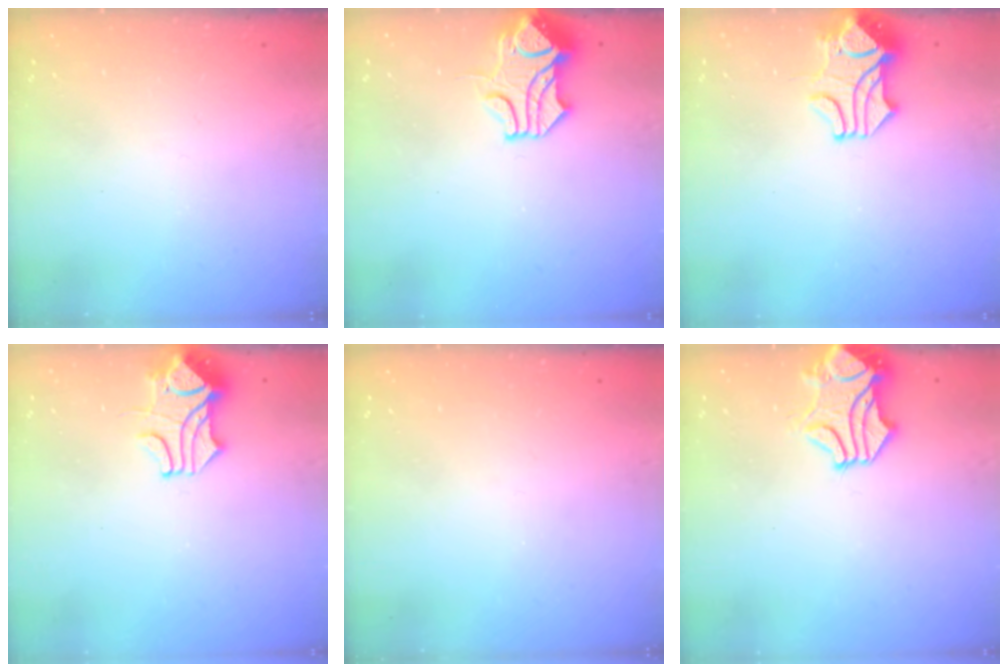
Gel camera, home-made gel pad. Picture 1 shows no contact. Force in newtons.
{"total": 1.5, "press": 0.8, "slide": 1.3}
{"total": 2.4, "press": 2.0, "slide": 1.2}
{"total": 1.9, "press": 1.6, "slide": 1.0}
{"total": 0.0}
{"total": 1.5, "press": 1.0, "slide": 1.2}